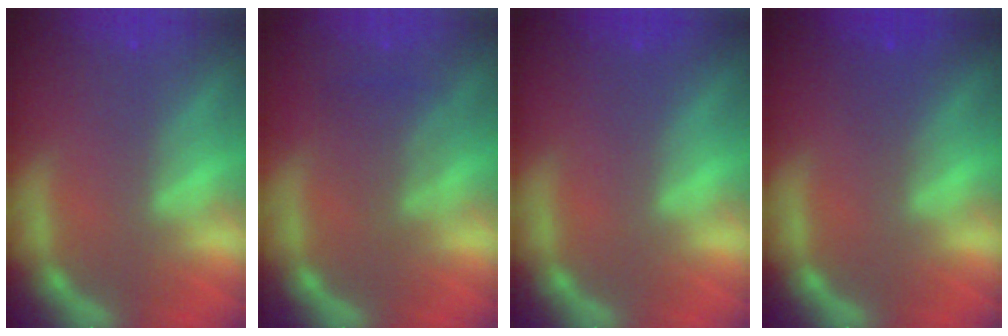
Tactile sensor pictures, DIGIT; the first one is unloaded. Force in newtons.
{"total": 3.0}
{"total": 0.0}
{"total": 1.4}